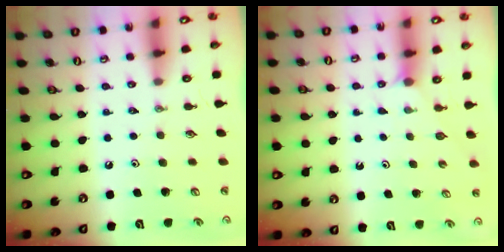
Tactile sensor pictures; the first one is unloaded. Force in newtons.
{"total": 2.5, "press": 2.4, "slide": 0.4}